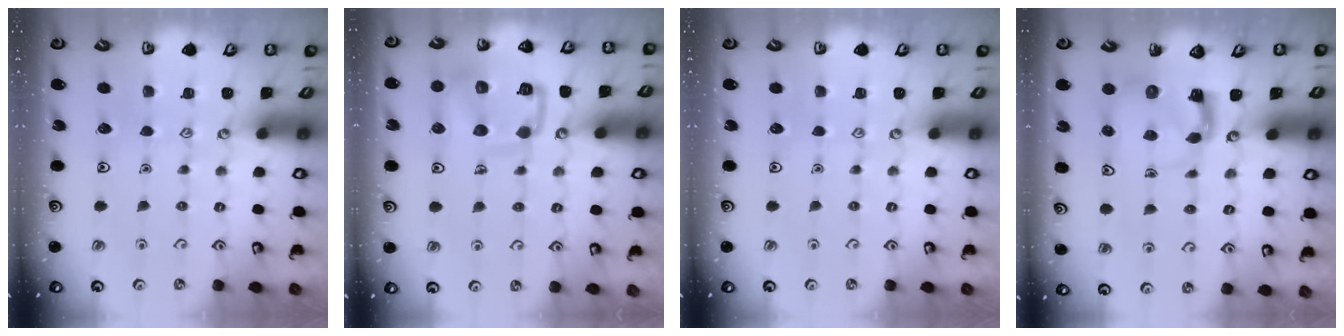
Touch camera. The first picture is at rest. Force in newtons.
{"total": 12.4, "press": 12.3, "slide": 1.2}
{"total": 0.0}
{"total": 3.9, "press": 3.8, "slide": 0.7}